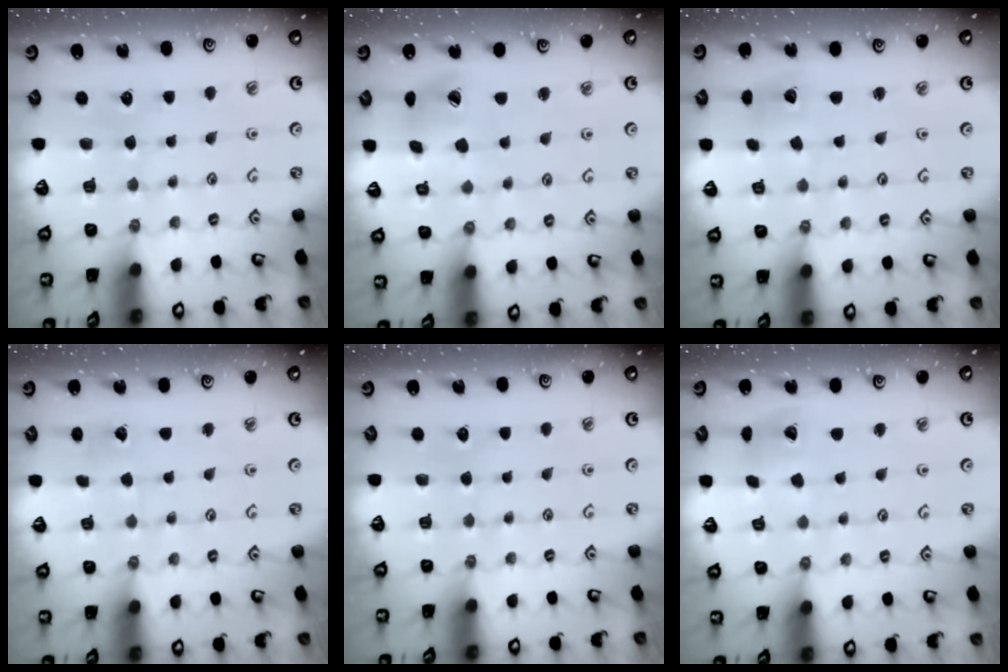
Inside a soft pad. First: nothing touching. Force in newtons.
{"total": 7.7, "press": 7.6, "slide": 1.0}
{"total": 2.4, "press": 2.4, "slide": 0.3}
{"total": 1.7, "press": 1.7, "slide": 0.1}
{"total": 0.0}
{"total": 5.5, "press": 5.4, "slide": 0.8}